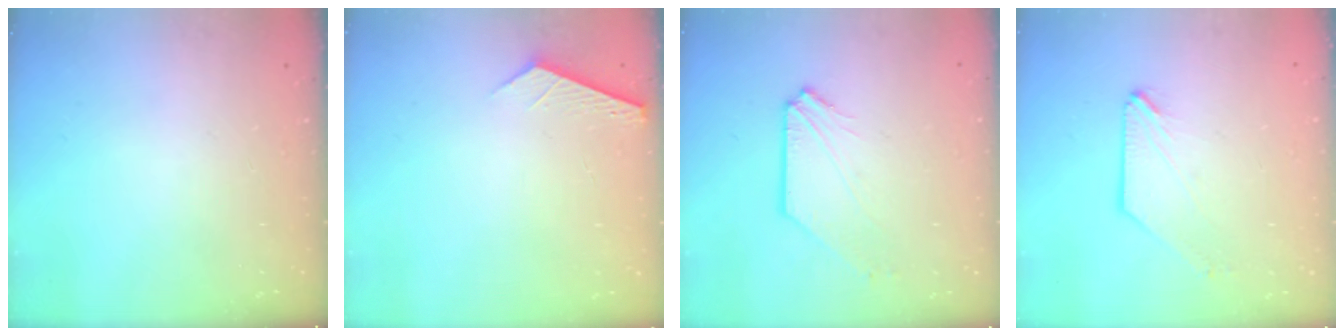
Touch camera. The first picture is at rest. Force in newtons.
{"total": 2.7, "press": 2.7, "slide": 0.3}
{"total": 2.3, "press": 2.3, "slide": 0.2}
{"total": 0.0}